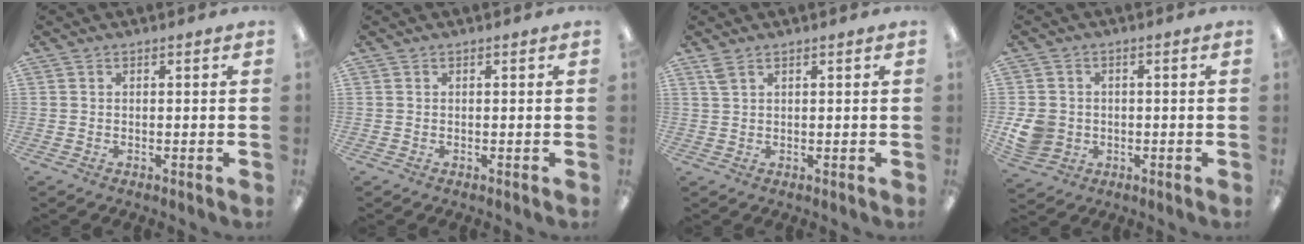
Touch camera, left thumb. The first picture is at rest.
{"total": 0.0}
{"total": 2.1, "force": [1.4, 0.9, 1.2], "torque": [-0.028, 0.001, 0.026]}
{"total": 6.8, "force": [-0.9, 6.1, 2.9], "torque": [-0.074, 0.010, -0.016]}